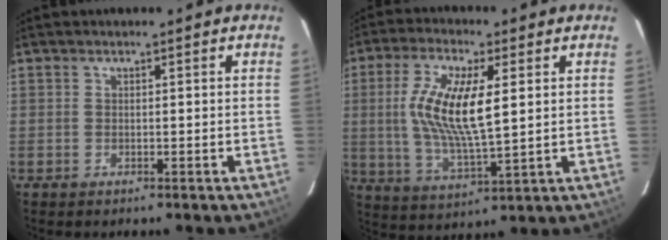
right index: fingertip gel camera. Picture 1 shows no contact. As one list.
[{"total": 13.8, "force": [2.3, 4.3, 12.9], "torque": [-0.249, 0.000, 0.046]}]